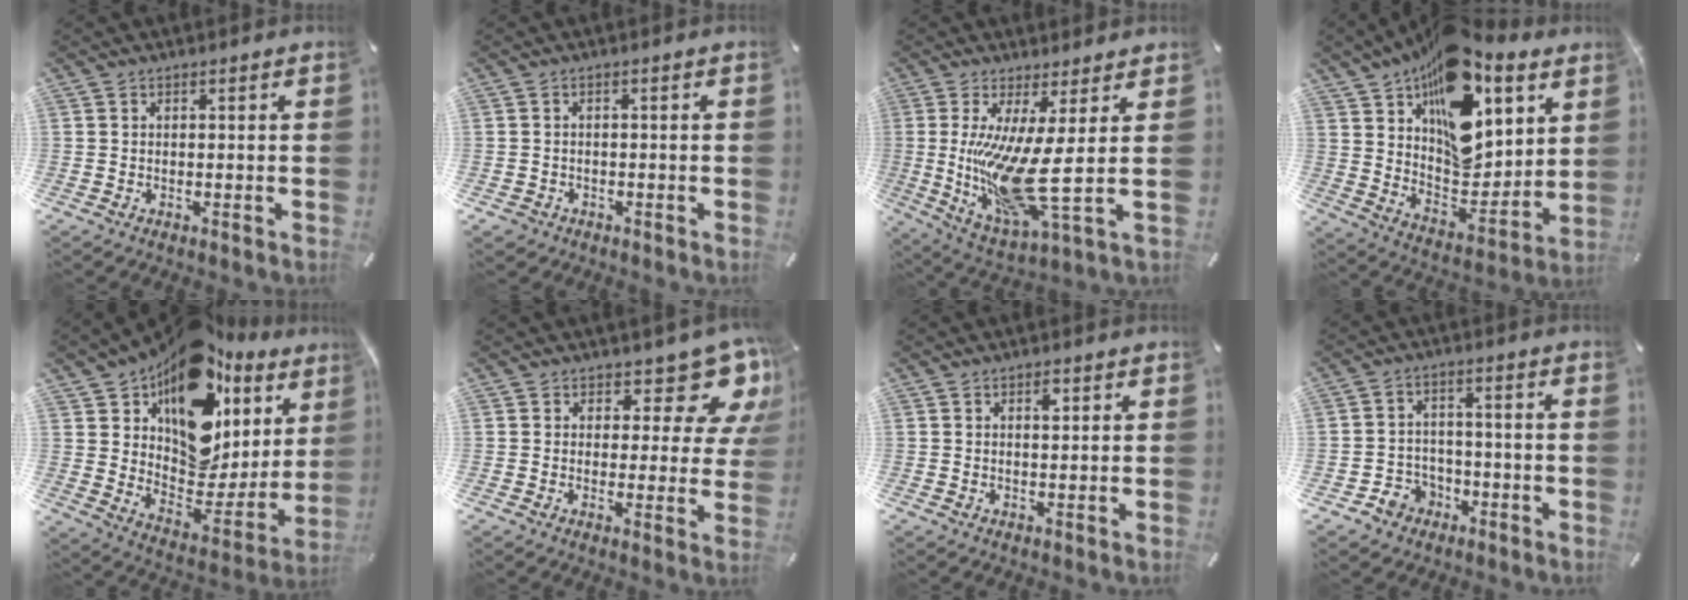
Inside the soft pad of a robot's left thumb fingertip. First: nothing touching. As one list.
[{"total": 1.7, "force": [-0.9, 1.4, 0.4], "torque": [-0.009, 0.006, -0.021]}, {"total": 16.8, "force": [0.9, 3.2, 16.5], "torque": [-0.325, -0.043, 0.019]}, {"total": 21.9, "force": [11.9, 12.7, 13.3], "torque": [-0.188, -0.082, 0.211]}, {"total": 18.9, "force": [11.3, 12.1, 9.2], "torque": [-0.115, -0.112, 0.199]}, {"total": 11.3, "force": [7.6, 5.4, 6.5], "torque": [-0.073, -0.062, 0.129]}, {"total": 2.1, "force": [1.0, 1.0, 1.6], "torque": [-0.019, -0.005, 0.014]}, {"total": 6.0, "force": [-2.9, 5.0, 1.5], "torque": [-0.036, 0.017, -0.053]}]